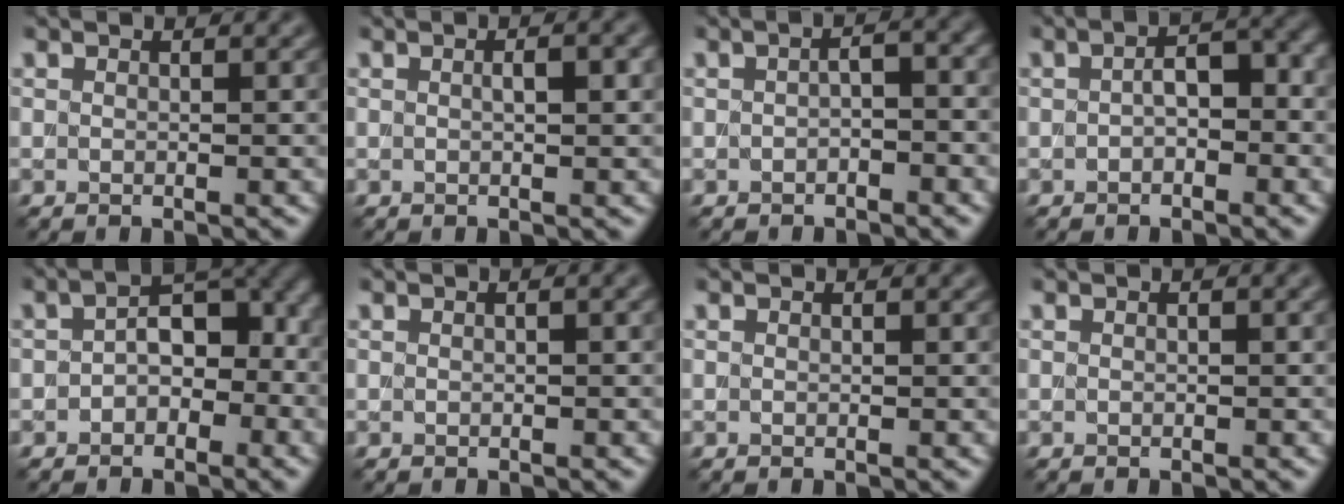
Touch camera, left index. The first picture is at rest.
{"total": 2.6, "force": [0.7, 0.9, 2.3], "torque": [-0.018, 0.004, 0.002]}
{"total": 1.9, "force": [-0.5, 0.6, 1.7], "torque": [-0.025, 0.008, -0.010]}
{"total": 2.9, "force": [-0.3, 1.3, 2.5], "torque": [-0.044, 0.010, -0.008]}
{"total": 4.1, "force": [-0.8, 2.6, 3.0], "torque": [-0.032, 0.016, -0.022]}
{"total": 1.3, "force": [0.2, 0.5, 1.2], "torque": [-0.011, 0.001, 0.000]}
{"total": 0.0}
{"total": 0.6, "force": [0.0, 0.2, 0.6], "torque": [-0.008, 0.000, -0.001]}